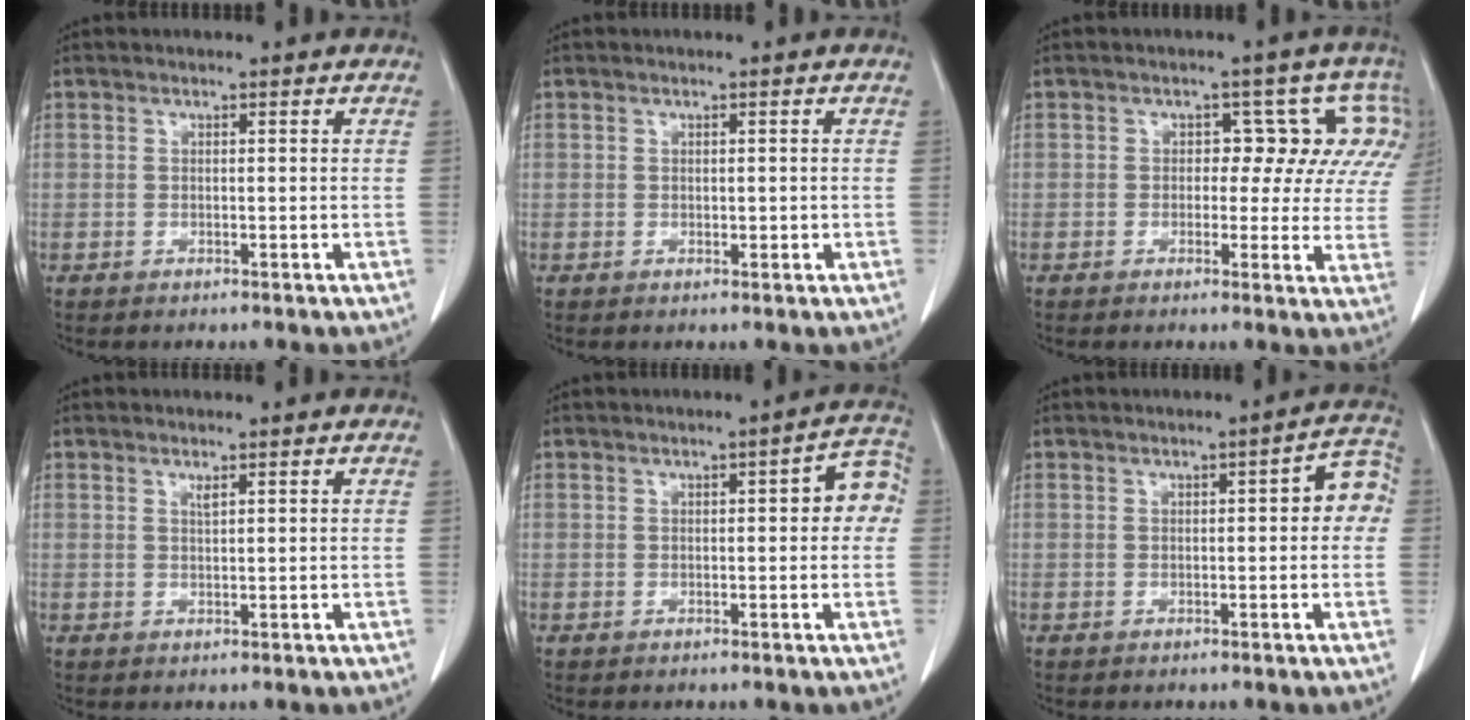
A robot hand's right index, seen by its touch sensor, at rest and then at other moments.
{"total": 1.0, "force": [0.0, 0.6, 0.8], "torque": [-0.009, -0.001, 0.002]}
{"total": 7.7, "force": [2.5, 5.2, 5.2], "torque": [-0.040, 0.022, 0.012]}
{"total": 0.8, "force": [0.5, 0.0, 0.6], "torque": [-0.012, -0.004, 0.011]}
{"total": 5.2, "force": [0.6, 1.7, 4.9], "torque": [-0.046, 0.021, 0.001]}
{"total": 4.8, "force": [0.4, 1.6, 4.5], "torque": [-0.041, 0.021, -0.001]}